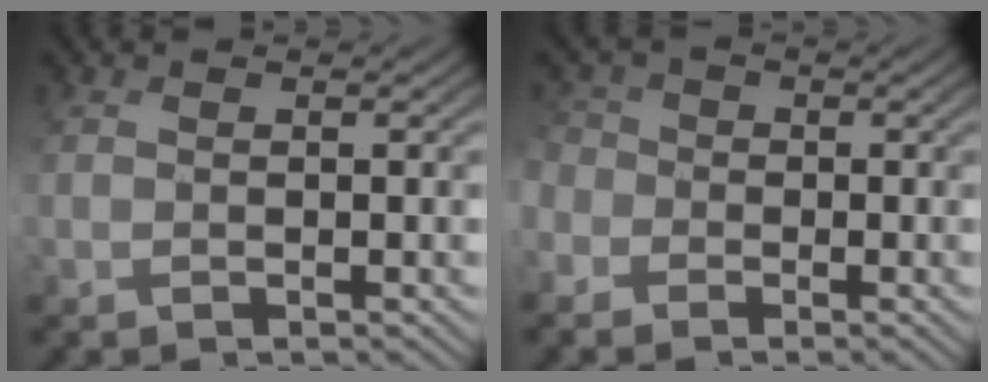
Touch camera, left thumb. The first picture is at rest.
{"total": 3.3, "force": [-1.9, 2.6, 0.5], "torque": [-0.026, 0.000, -0.045]}